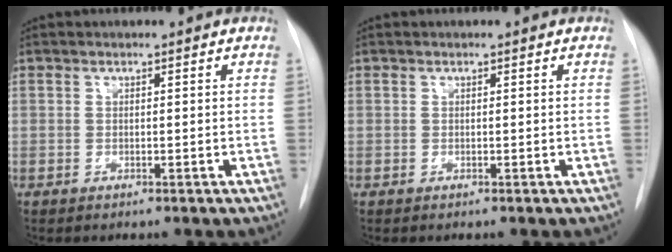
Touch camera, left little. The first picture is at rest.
{"total": 0.0}